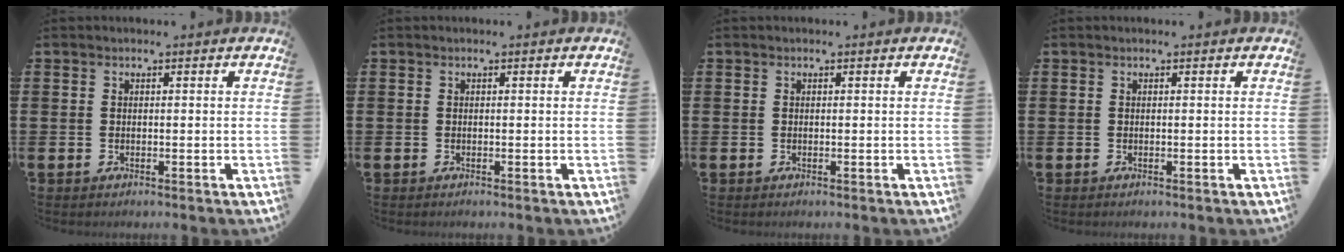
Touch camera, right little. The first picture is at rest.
{"total": 0.0}
{"total": 0.0}
{"total": 0.0}